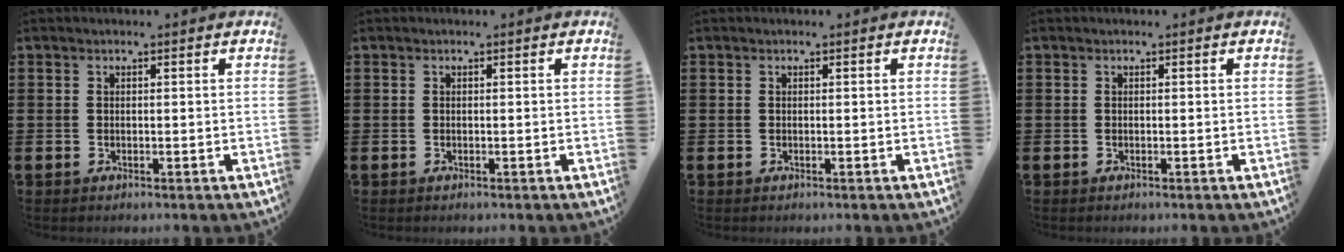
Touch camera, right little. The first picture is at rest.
{"total": 0.0}
{"total": 0.0}
{"total": 0.0}